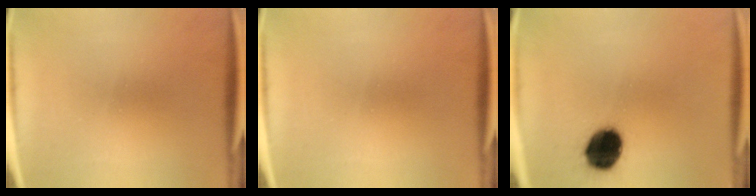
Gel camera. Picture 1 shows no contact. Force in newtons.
{"total": 0.0}
{"total": 13.2}